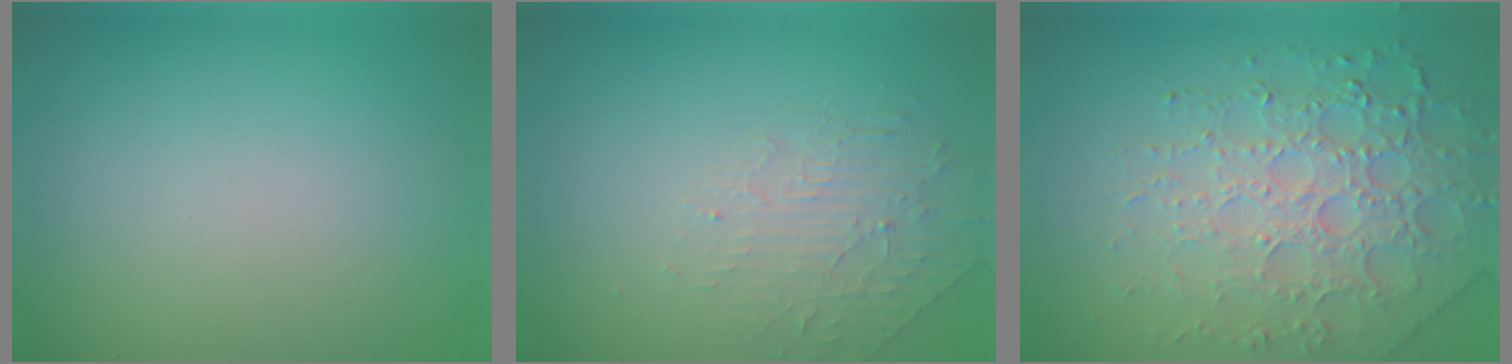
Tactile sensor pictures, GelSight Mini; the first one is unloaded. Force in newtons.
{"total": 2.0, "press": 0.9, "slide": 1.8}
{"total": 7.3, "press": 5.2, "slide": 5.1}